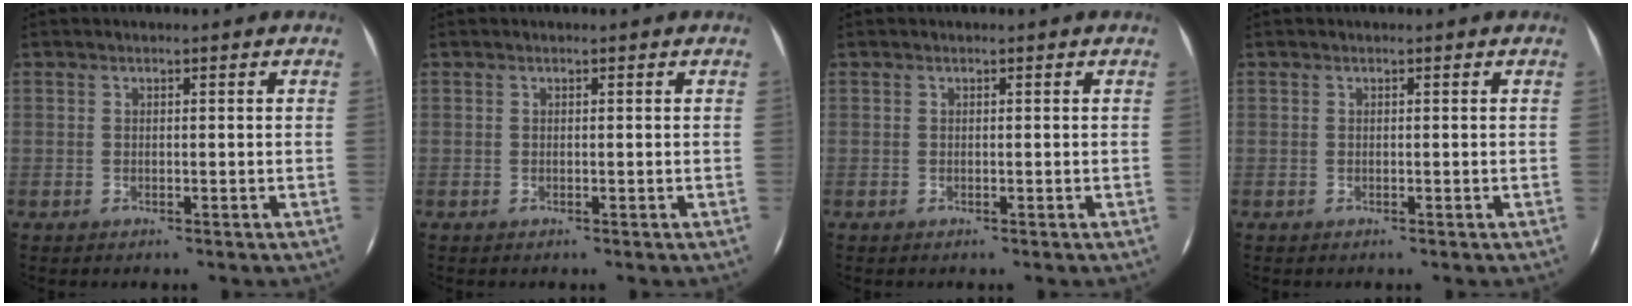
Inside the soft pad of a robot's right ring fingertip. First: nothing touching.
{"total": 0.0}
{"total": 0.0}
{"total": 0.0}